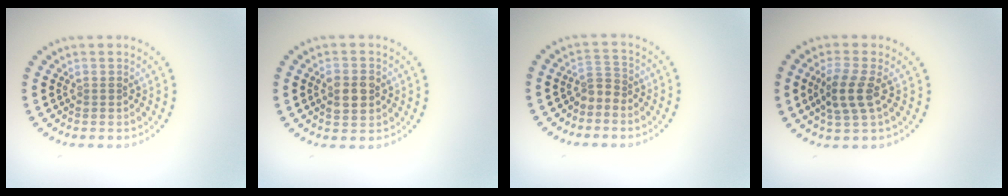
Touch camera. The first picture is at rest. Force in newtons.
{"total": 2.9, "press": 2.9, "slide": 0.1}
{"total": 1.7, "press": 1.2, "slide": 1.2}
{"total": 3.3, "press": 3.0, "slide": 1.3}